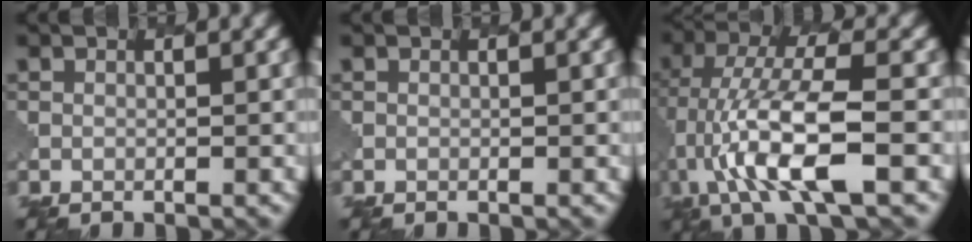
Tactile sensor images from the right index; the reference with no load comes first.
{"total": 0.0}
{"total": 9.3, "force": [-2.4, 2.6, 8.6], "torque": [-0.161, 0.009, -0.046]}